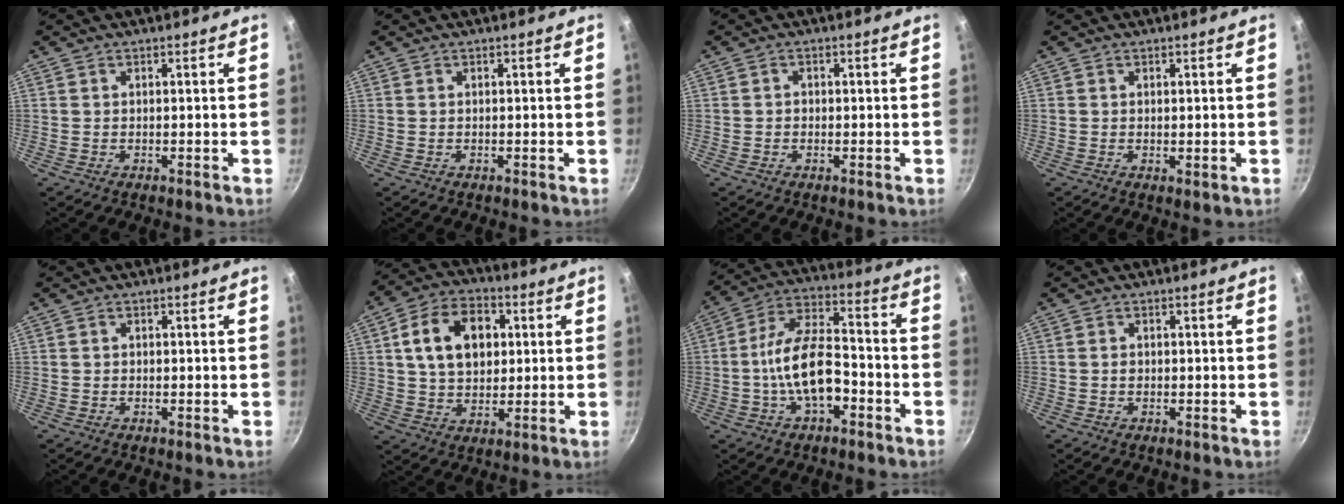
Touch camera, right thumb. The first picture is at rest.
{"total": 0.0}
{"total": 1.0, "force": [-0.2, 0.8, 0.4], "torque": [-0.005, 0.003, -0.006]}
{"total": 0.9, "force": [0.2, 0.4, 0.8], "torque": [-0.013, -0.006, 0.002]}
{"total": 0.6, "force": [-0.1, 0.5, 0.2], "torque": [-0.003, 0.002, -0.003]}
{"total": 14.3, "force": [3.1, 10.2, 9.6], "torque": [-0.131, 0.011, 0.045]}
{"total": 14.0, "force": [-4.1, 7.2, 11.3], "torque": [-0.180, 0.050, -0.080]}
{"total": 1.1, "force": [-0.2, 0.9, 0.6], "torque": [-0.008, 0.004, -0.003]}